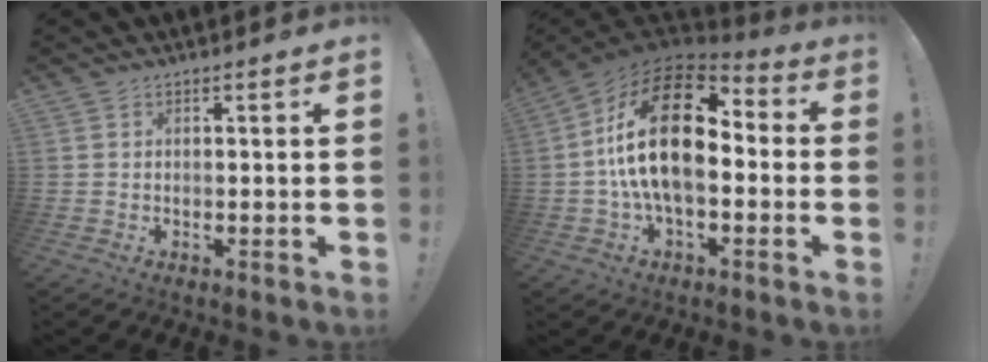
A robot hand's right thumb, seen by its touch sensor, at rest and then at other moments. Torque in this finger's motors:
{"motor_torque": [0.47, 2.06, 1.71, -1.06, 0.62]}